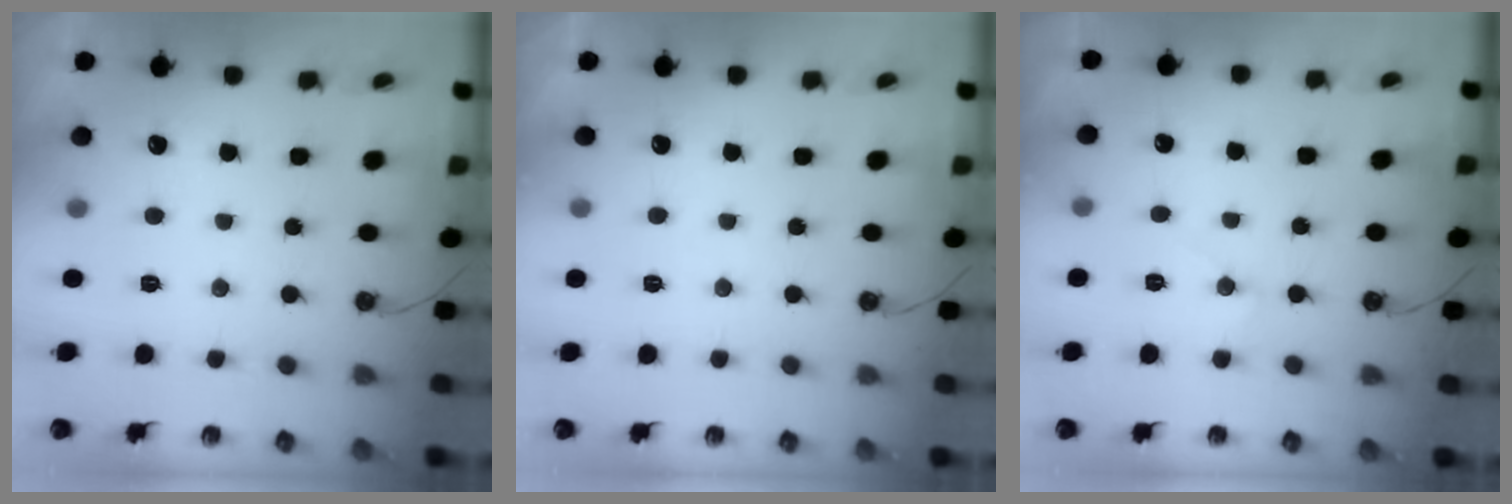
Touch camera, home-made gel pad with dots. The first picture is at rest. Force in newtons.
{"total": 2.3, "press": 2.2, "slide": 0.4}
{"total": 6.8, "press": 6.8, "slide": 0.4}